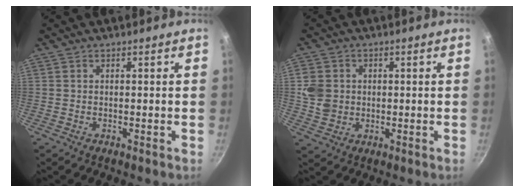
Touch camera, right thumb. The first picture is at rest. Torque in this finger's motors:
{"motor_torque": [0.51, 1.78, 0.49, 0.15, 0.04]}